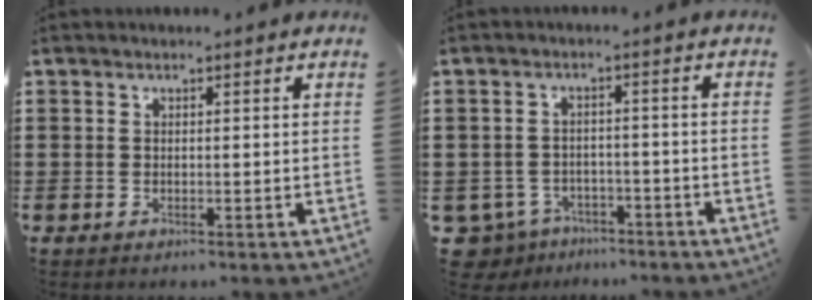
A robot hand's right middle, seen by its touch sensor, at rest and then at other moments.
{"total": 3.6, "force": [-3.4, 1.2, 0.4], "torque": [-0.037, -0.005, -0.078]}